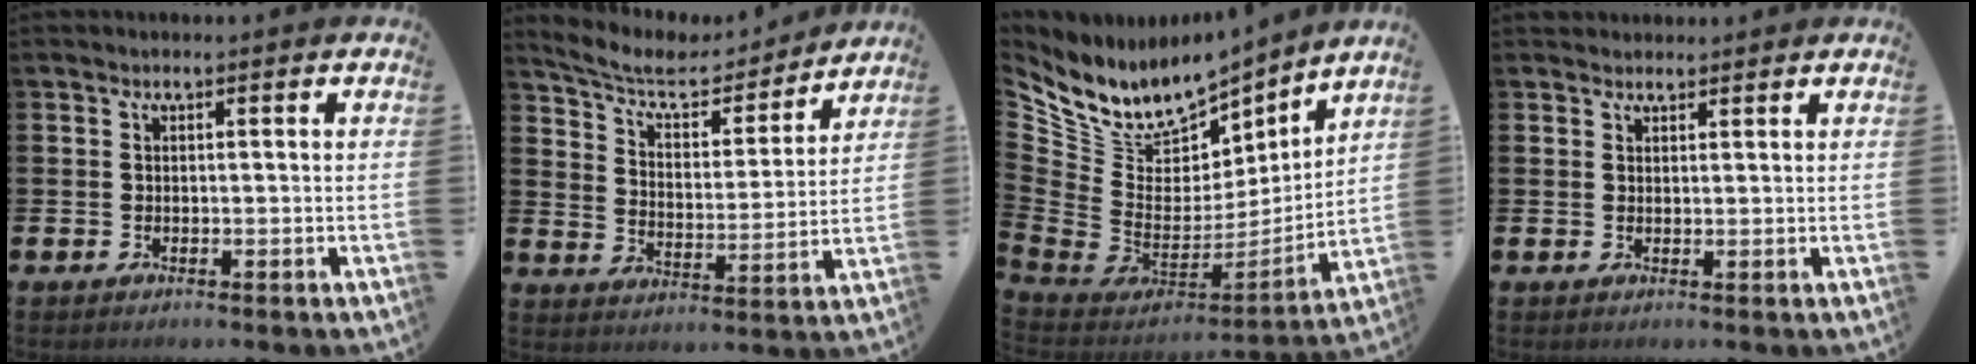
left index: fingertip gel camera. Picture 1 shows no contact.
{"total": 7.8, "force": [7.1, 2.1, 2.2], "torque": [-0.068, -0.058, 0.120]}
{"total": 9.9, "force": [8.5, 4.6, 2.2], "torque": [-0.104, -0.062, 0.156]}
{"total": 1.6, "force": [1.5, 0.6, 0.0], "torque": [0.007, 0.000, 0.028]}